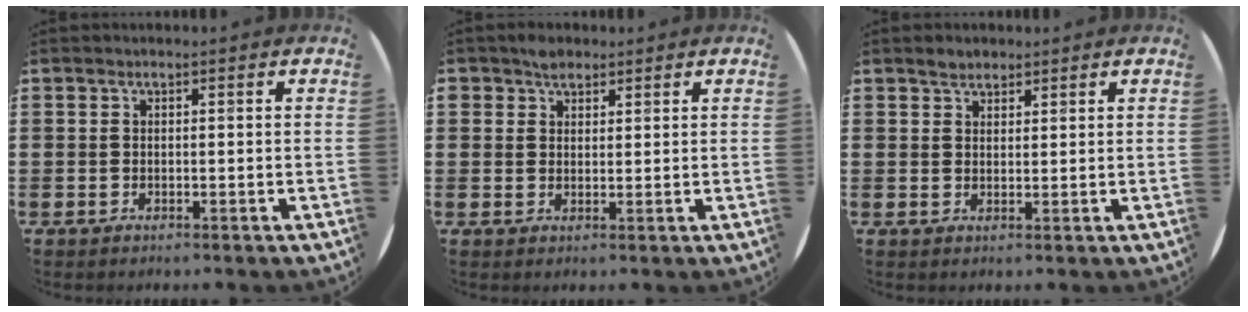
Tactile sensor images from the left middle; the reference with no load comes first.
{"total": 2.2, "force": [1.8, 1.2, 0.2], "torque": [0.001, -0.002, 0.035]}
{"total": 1.9, "force": [1.7, 0.8, 0.2], "torque": [-0.007, 0.004, 0.033]}